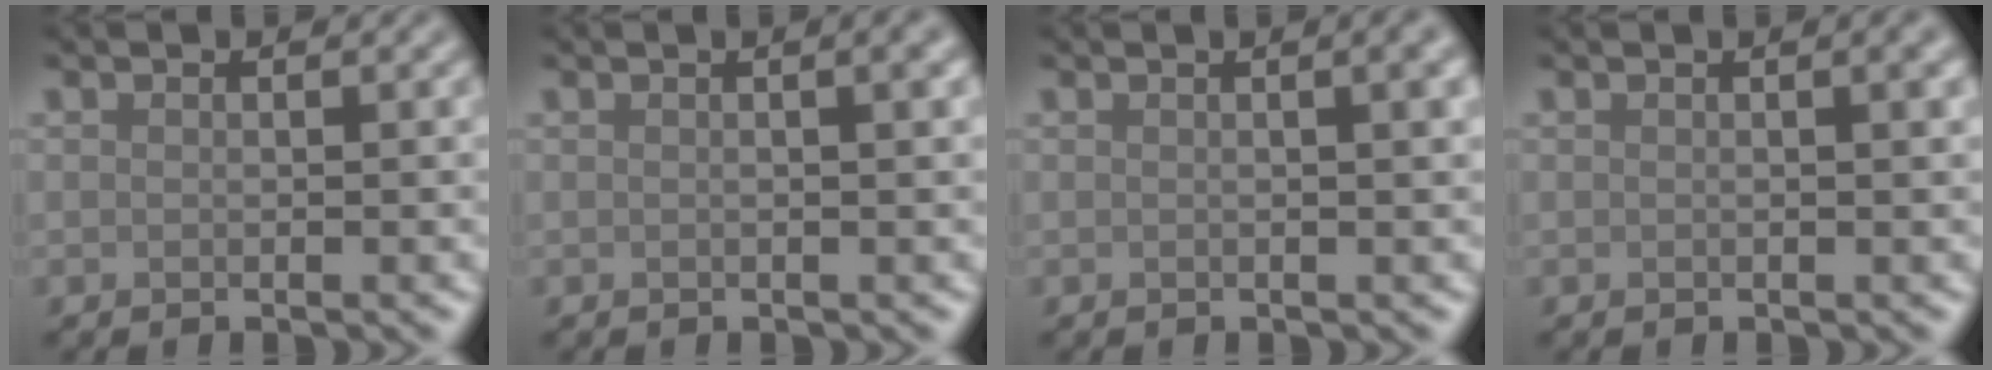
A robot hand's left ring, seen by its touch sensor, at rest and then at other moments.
{"total": 3.7, "force": [0.9, 1.6, 3.2], "torque": [-0.014, 0.016, -0.009]}
{"total": 4.6, "force": [1.0, 2.0, 4.0], "torque": [-0.020, 0.024, -0.008]}
{"total": 2.7, "force": [0.5, 1.0, 2.5], "torque": [-0.017, 0.007, 0.001]}